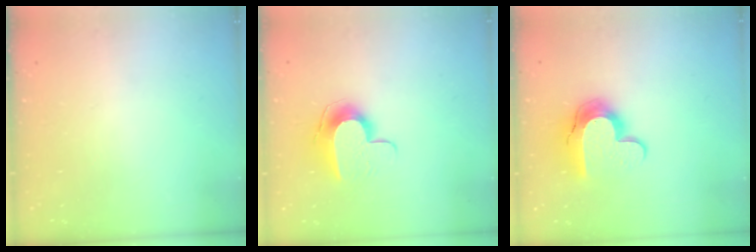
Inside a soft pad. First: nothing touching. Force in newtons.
{"total": 10.2, "press": 10.1, "slide": 0.5}
{"total": 12.3, "press": 12.2, "slide": 1.0}